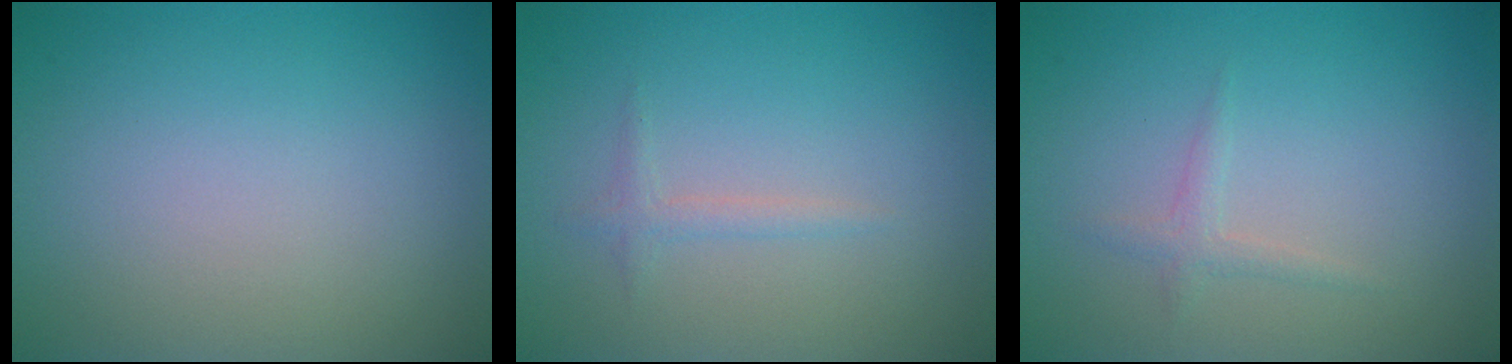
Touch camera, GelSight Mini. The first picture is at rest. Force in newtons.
{"total": 1.0, "press": 1.0, "slide": 0.0}
{"total": 1.1, "press": 1.0, "slide": 0.1}